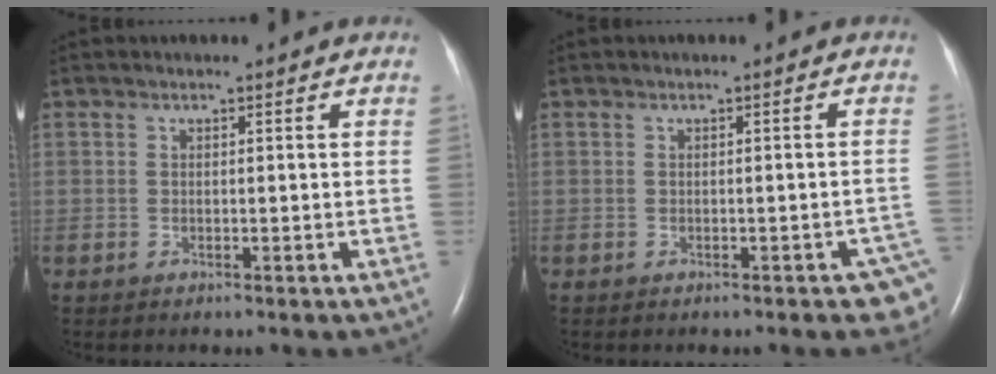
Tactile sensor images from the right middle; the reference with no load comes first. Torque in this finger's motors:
{"motor_torque": [0.69, -0.59, 0.03, 0.00]}